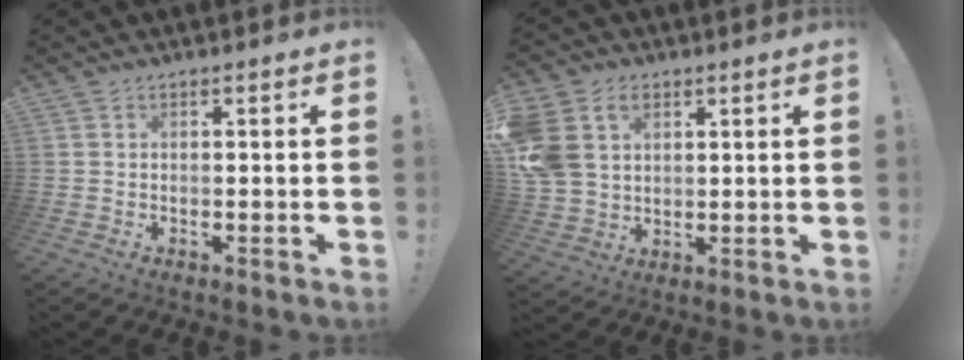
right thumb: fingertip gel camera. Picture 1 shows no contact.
{"total": 12.5, "force": [5.1, 9.3, 6.6], "torque": [-0.135, -0.021, 0.098]}